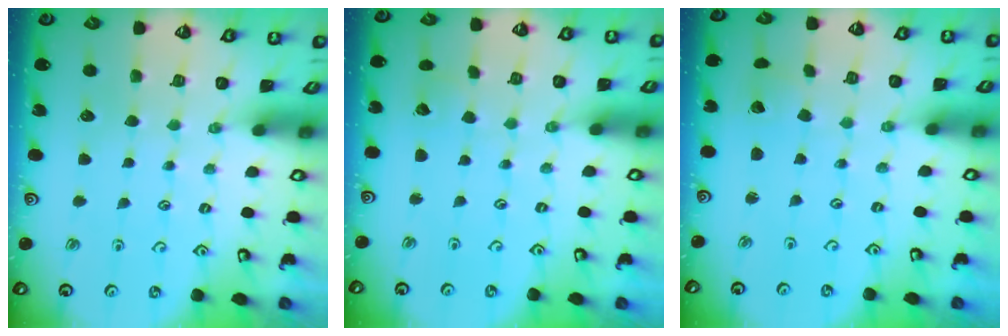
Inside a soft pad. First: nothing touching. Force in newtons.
{"total": 2.7, "press": 2.7, "slide": 0.3}
{"total": 2.4, "press": 2.4, "slide": 0.1}